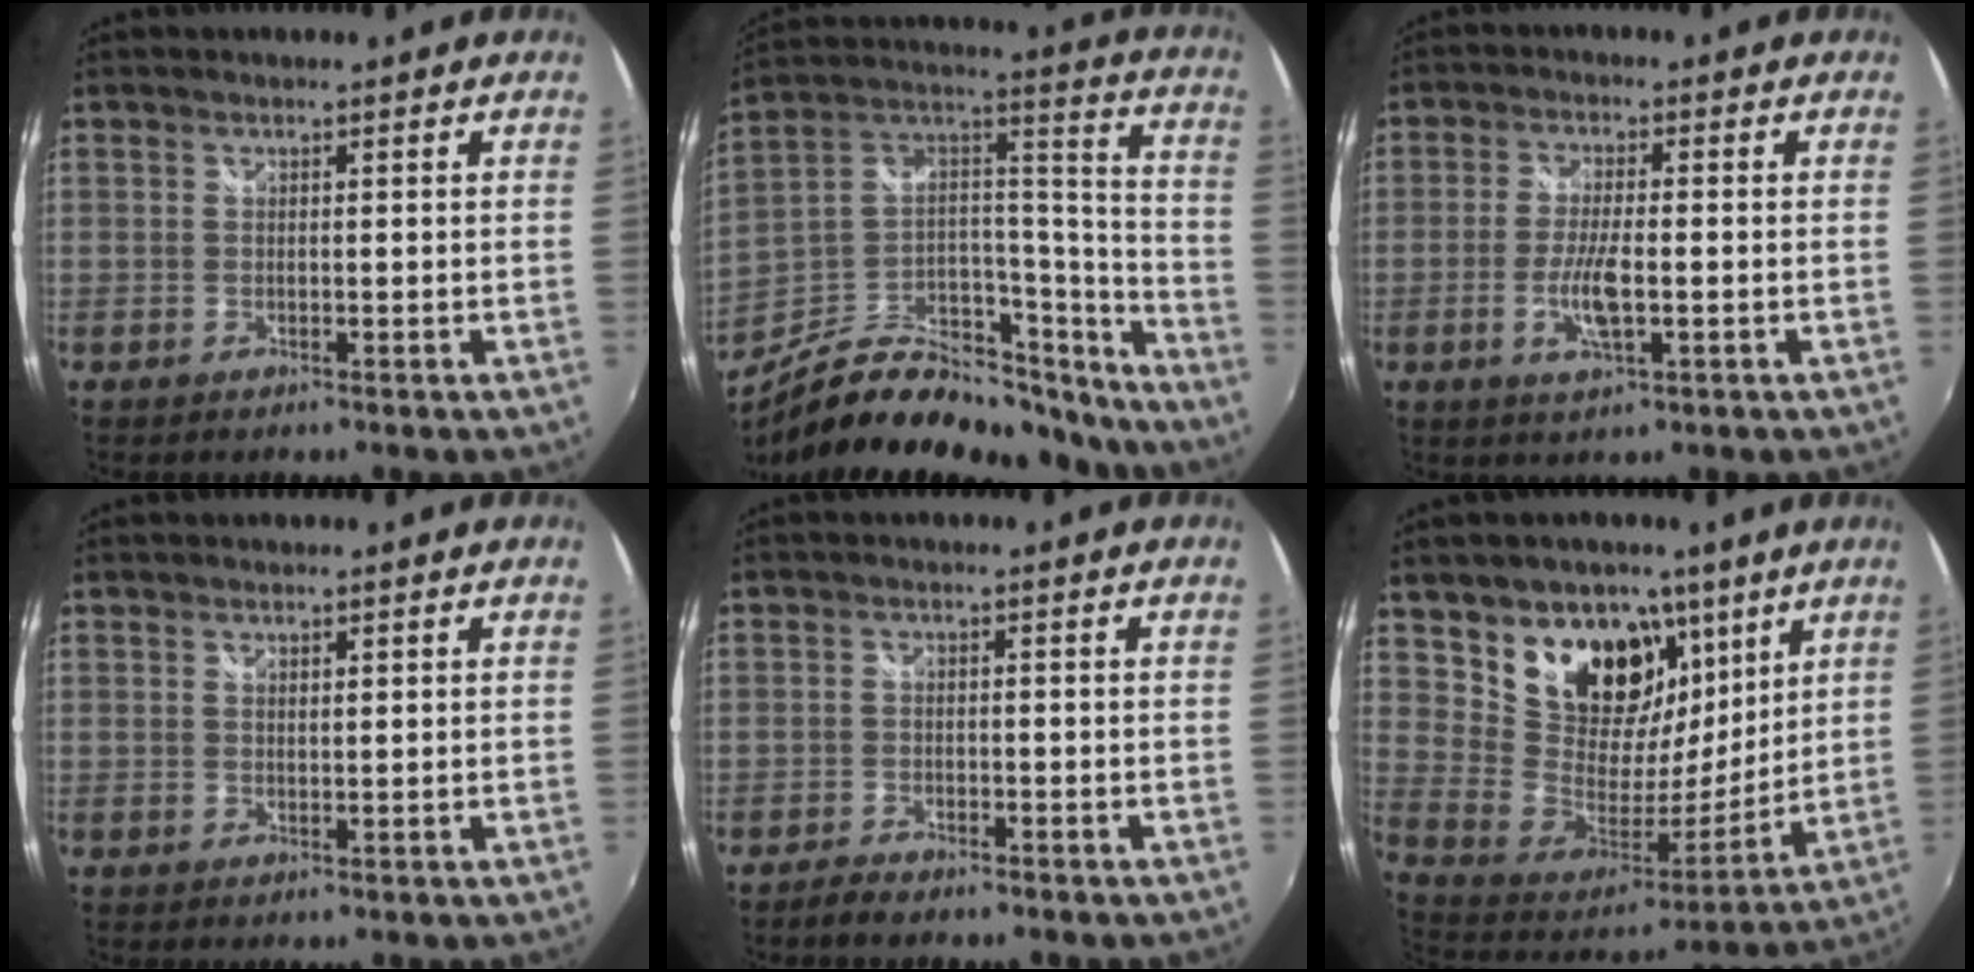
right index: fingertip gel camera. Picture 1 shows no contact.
{"total": 30.0, "force": [-24.3, 11.5, 13.4], "torque": [-0.213, 0.043, -0.360]}
{"total": 6.6, "force": [-1.9, 1.8, 6.1], "torque": [-0.124, -0.008, -0.035]}
{"total": 1.0, "force": [0.6, 0.4, 0.6], "torque": [-0.008, 0.002, 0.011]}
{"total": 3.2, "force": [-2.9, 0.9, 1.1], "torque": [-0.036, -0.005, -0.052]}
{"total": 19.3, "force": [10.8, 13.6, 8.4], "torque": [-0.185, 0.007, 0.202]}